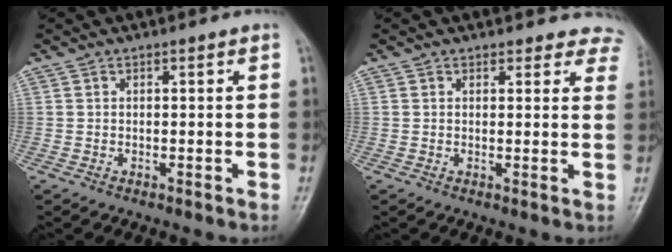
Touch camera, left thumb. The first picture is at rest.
{"total": 6.8, "force": [6.1, 2.9, 0.1], "torque": [0.060, -0.021, 0.035]}